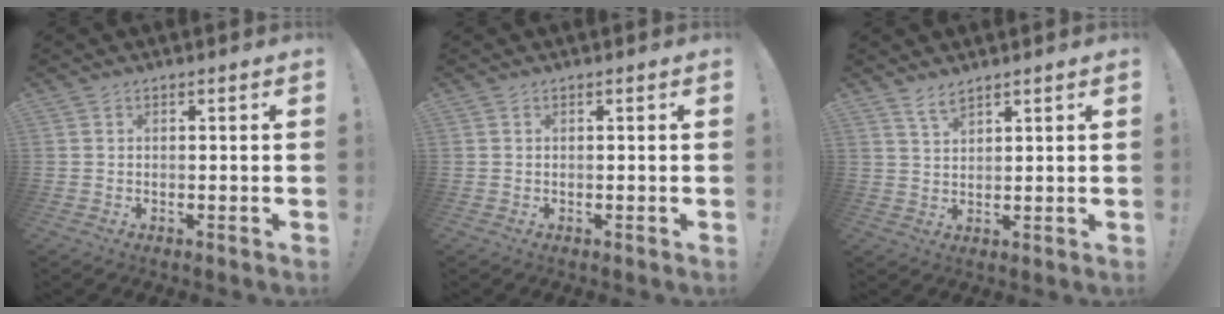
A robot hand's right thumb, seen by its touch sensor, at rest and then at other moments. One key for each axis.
{"total": 0.0}
{"total": 3.5, "fx": 2.9, "fy": 0.8, "fz": 1.8, "tx": -0.032, "ty": -0.018, "tz": 0.050}